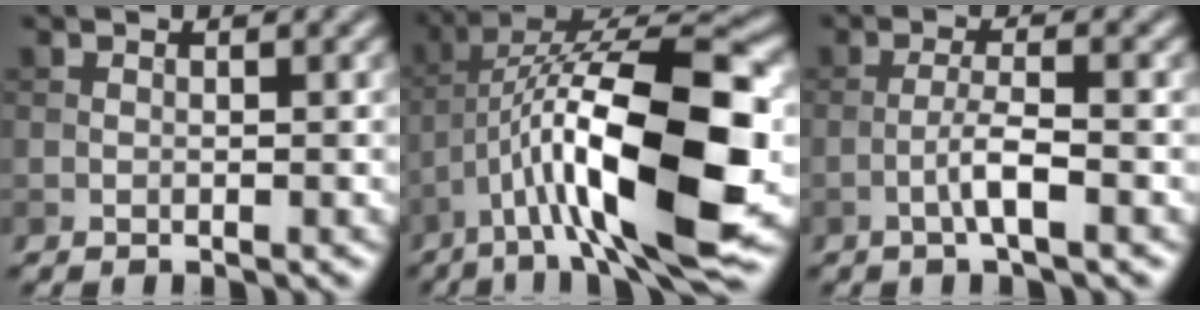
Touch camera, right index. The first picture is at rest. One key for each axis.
{"total": 15.4, "fx": -3.8, "fy": 4.8, "fz": 14.2, "tx": -0.245, "ty": 0.016, "tz": -0.058}
{"total": 2.7, "fx": -1.1, "fy": 0.3, "fz": 2.5, "tx": -0.047, "ty": 0.009, "tz": -0.026}